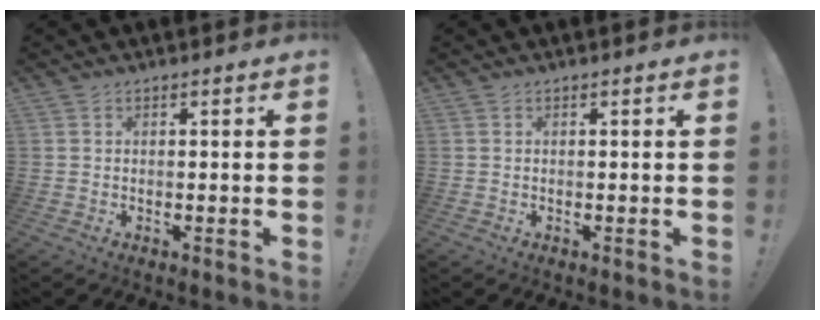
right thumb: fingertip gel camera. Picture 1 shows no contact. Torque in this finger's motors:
{"motor_torque": [-0.12, 0.12, 0.00, 0.00, 0.04]}